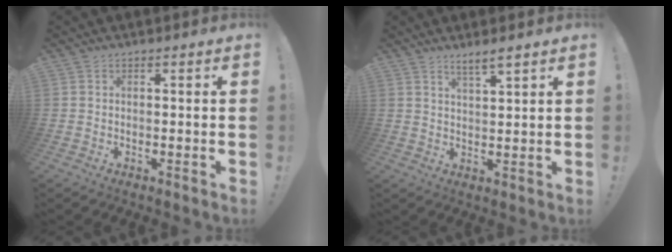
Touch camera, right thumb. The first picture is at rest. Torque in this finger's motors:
{"motor_torque": [-0.05, 0.06, -0.04, 0.05, 0.00]}